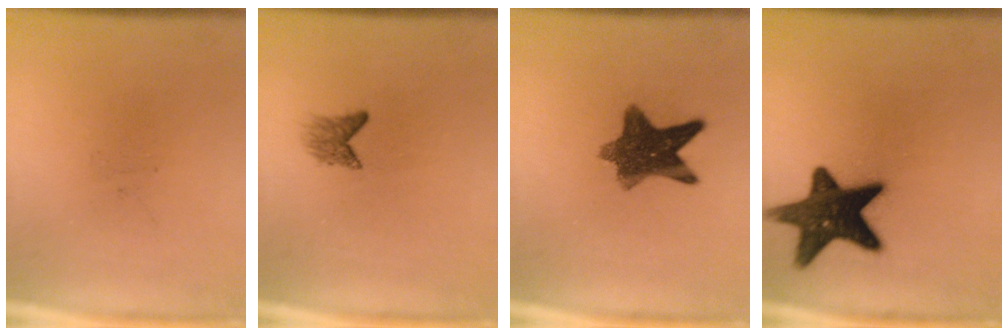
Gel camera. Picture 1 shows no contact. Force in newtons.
{"total": 1.9}
{"total": 9.9}
{"total": 15.0}